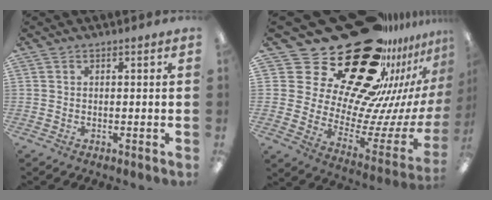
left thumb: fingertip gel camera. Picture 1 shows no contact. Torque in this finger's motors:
{"motor_torque": [0.55, 0.91, 1.07, -1.70, 0.01]}